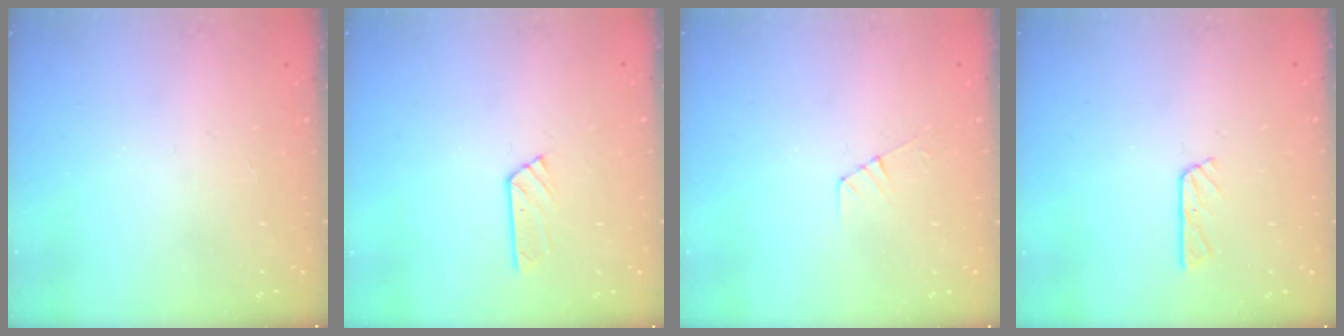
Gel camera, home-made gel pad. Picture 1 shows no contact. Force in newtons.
{"total": 3.7, "press": 3.7, "slide": 0.4}
{"total": 4.7, "press": 4.7, "slide": 0.5}
{"total": 3.8, "press": 3.8, "slide": 0.5}